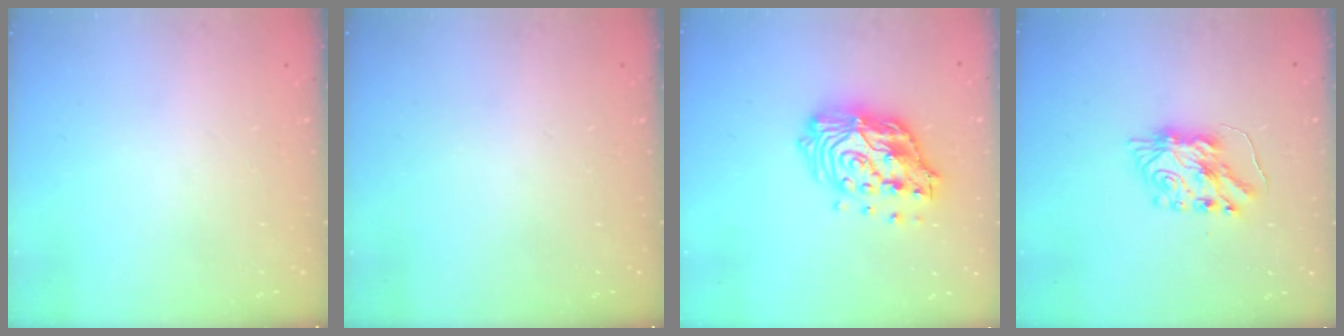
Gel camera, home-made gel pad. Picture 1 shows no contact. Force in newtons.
{"total": 0.0}
{"total": 17.1, "press": 17.0, "slide": 1.5}
{"total": 7.8, "press": 7.7, "slide": 0.6}